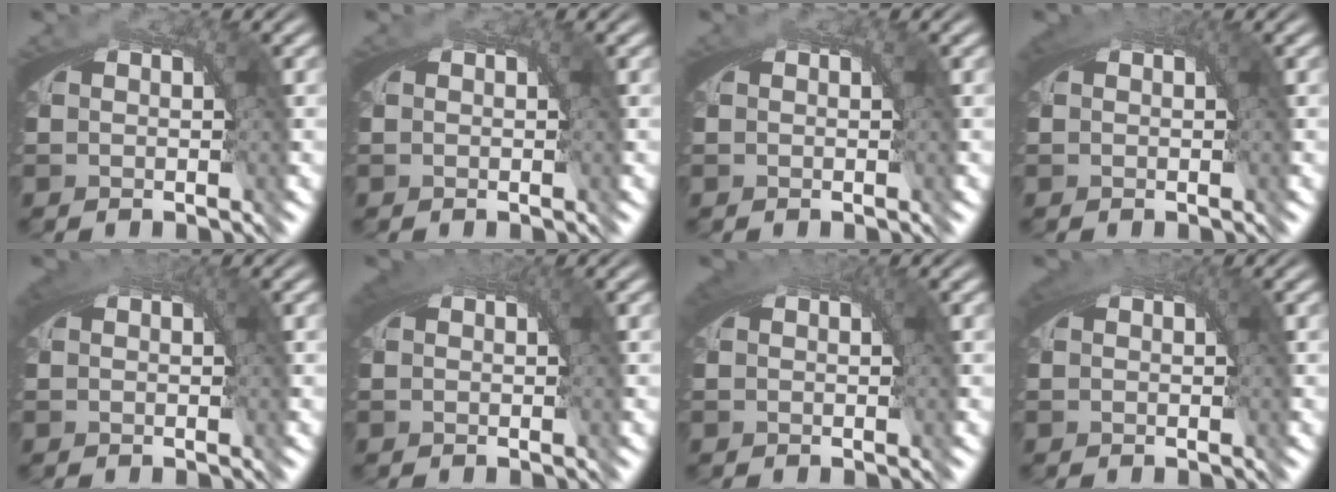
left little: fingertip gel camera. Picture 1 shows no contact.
{"total": 0.0}
{"total": 0.0}
{"total": 0.9, "force": [0.3, 0.6, 0.7], "torque": [-0.012, -0.006, 0.006]}
{"total": 1.0, "force": [0.3, 0.6, 0.7], "torque": [-0.013, -0.006, 0.006]}
{"total": 1.4, "force": [0.4, 0.9, 1.0], "torque": [-0.018, -0.007, 0.008]}
{"total": 1.1, "force": [0.3, 0.7, 0.8], "torque": [-0.013, -0.006, 0.007]}
{"total": 0.8, "force": [0.2, 0.5, 0.5], "torque": [-0.010, -0.006, 0.005]}